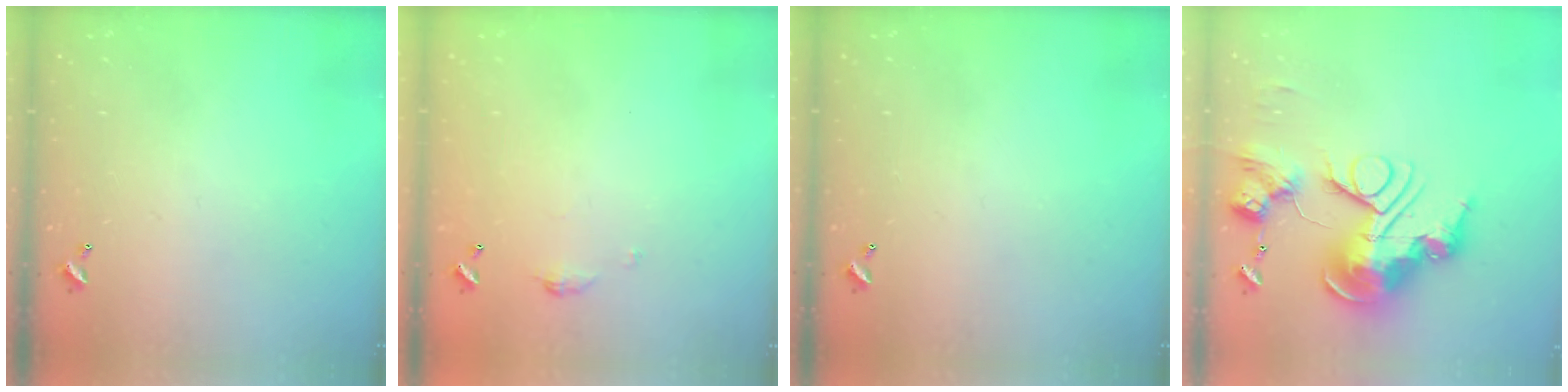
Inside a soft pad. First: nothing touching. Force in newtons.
{"total": 3.5, "press": 3.5, "slide": 0.6}
{"total": 0.0}
{"total": 0.9, "press": 0.9, "slide": 0.0}